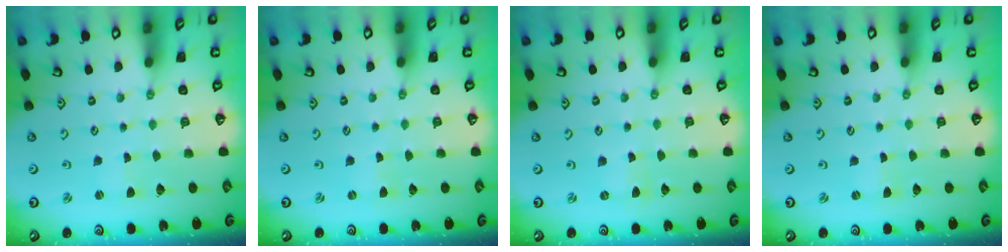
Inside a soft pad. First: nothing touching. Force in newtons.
{"total": 0.0}
{"total": 0.0}
{"total": 0.0}